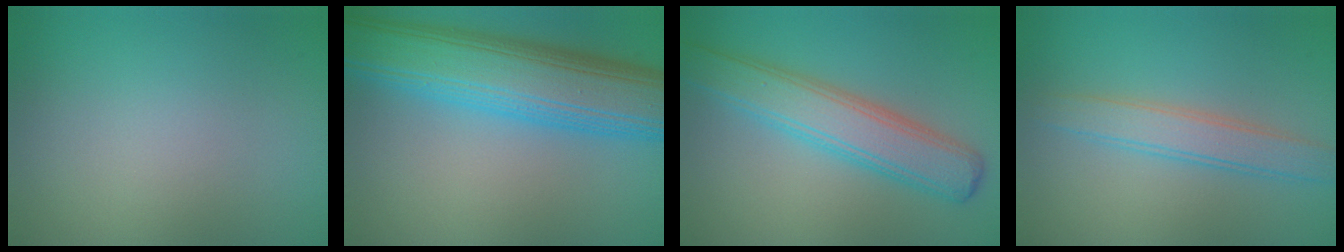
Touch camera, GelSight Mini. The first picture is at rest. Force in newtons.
{"total": 10.9, "press": 10.9, "slide": 0.2}
{"total": 5.5, "press": 5.5, "slide": 0.1}
{"total": 3.0, "press": 3.0, "slide": 0.0}